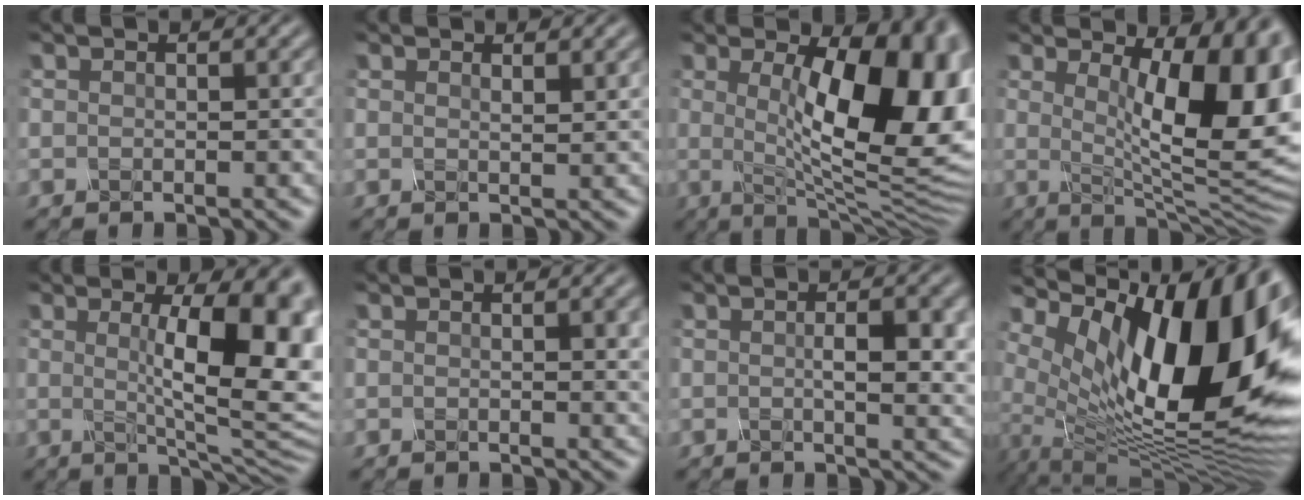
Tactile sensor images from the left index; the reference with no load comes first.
{"total": 1.0, "force": [0.8, 0.2, 0.5], "torque": [-0.011, -0.002, 0.017]}
{"total": 14.6, "force": [1.5, 6.0, 13.2], "torque": [-0.156, 0.004, 0.020]}
{"total": 12.5, "force": [2.6, 4.4, 11.4], "torque": [-0.132, -0.008, 0.042]}
{"total": 11.6, "force": [1.4, 3.2, 11.1], "torque": [-0.136, -0.005, 0.026]}
{"total": 1.5, "force": [0.1, 0.5, 1.5], "torque": [-0.017, -0.004, 0.004]}
{"total": 4.5, "force": [-0.1, 1.4, 4.2], "torque": [-0.067, -0.002, 0.001]}
{"total": 17.1, "force": [4.1, 7.7, 14.7], "torque": [-0.242, 0.005, 0.066]}